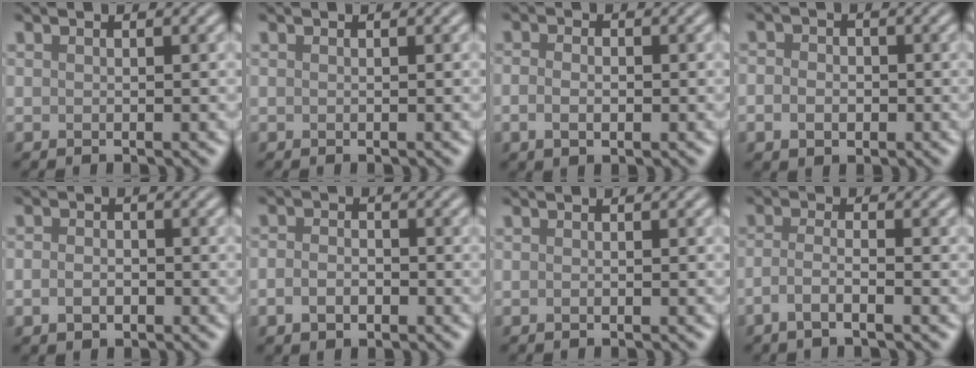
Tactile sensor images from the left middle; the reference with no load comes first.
{"total": 0.0}
{"total": 2.1, "force": [-0.4, 1.3, 1.6], "torque": [-0.028, -0.004, -0.009]}
{"total": 2.4, "force": [-0.5, 2.0, 1.3], "torque": [-0.011, -0.001, -0.016]}
{"total": 1.8, "force": [-0.7, 1.3, 1.1], "torque": [-0.020, -0.001, -0.018]}
{"total": 2.2, "force": [-0.9, 1.5, 1.3], "torque": [-0.024, 0.000, -0.021]}
{"total": 0.0}
{"total": 2.2, "force": [-1.3, 0.5, 1.7], "torque": [-0.032, 0.001, -0.036]}